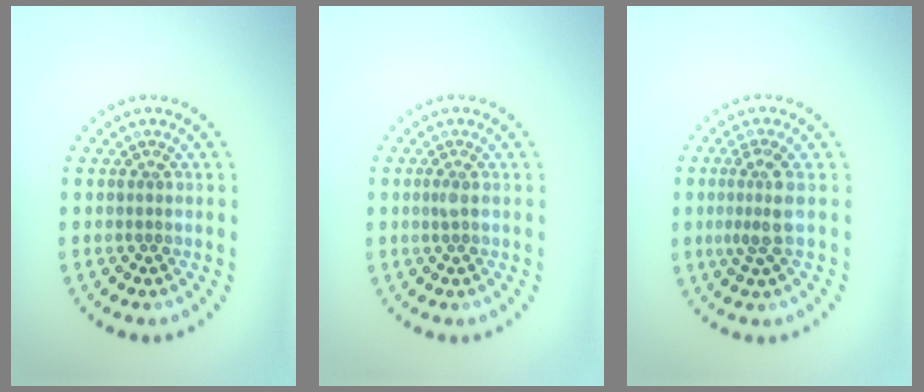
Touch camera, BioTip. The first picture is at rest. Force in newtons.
{"total": 0.7, "press": 0.6, "slide": 0.5}
{"total": 2.6, "press": 2.0, "slide": 1.7}